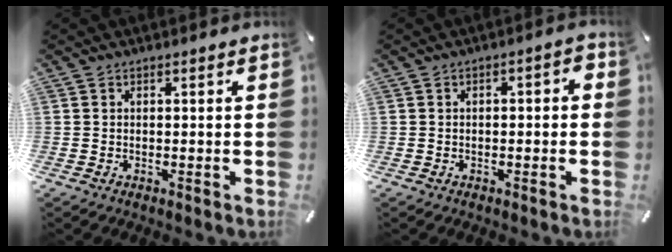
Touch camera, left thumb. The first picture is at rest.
{"total": 2.5, "force": [-1.0, 1.1, 2.1], "torque": [-0.033, 0.012, -0.019]}